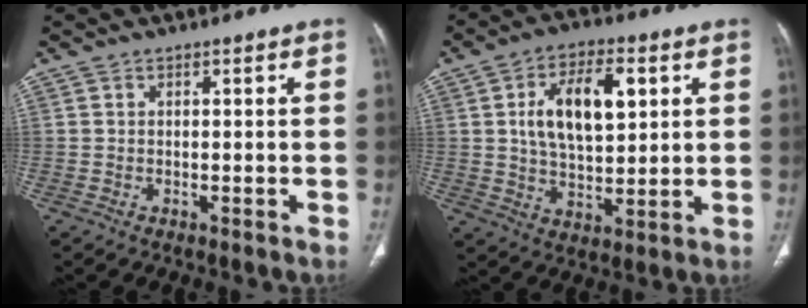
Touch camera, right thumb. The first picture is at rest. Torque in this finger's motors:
{"motor_torque": [-0.50, 0.91, 0.81, 0.40, 0.12]}